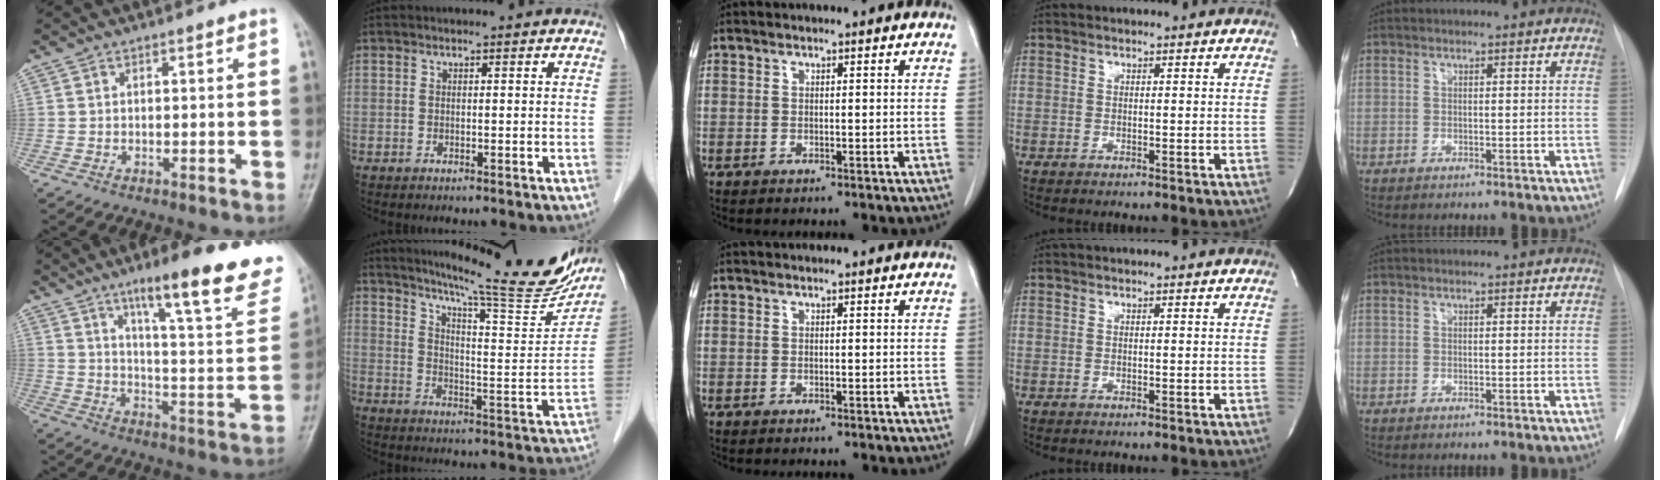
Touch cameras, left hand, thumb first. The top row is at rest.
{"thumb": {"total": 22.7, "force": [14.4, 4.2, 17.1], "torque": [-0.214, -0.059, 0.214]}, "index": {"total": 22.8, "force": [19.9, 1.4, 11.1], "torque": [-0.168, -0.052, 0.264]}}